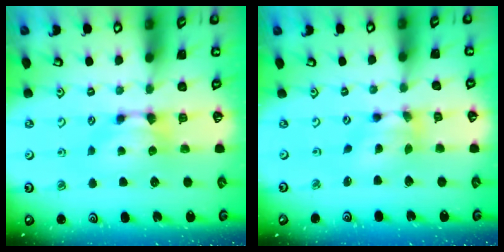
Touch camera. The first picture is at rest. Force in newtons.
{"total": 4.3, "press": 3.9, "slide": 1.8}